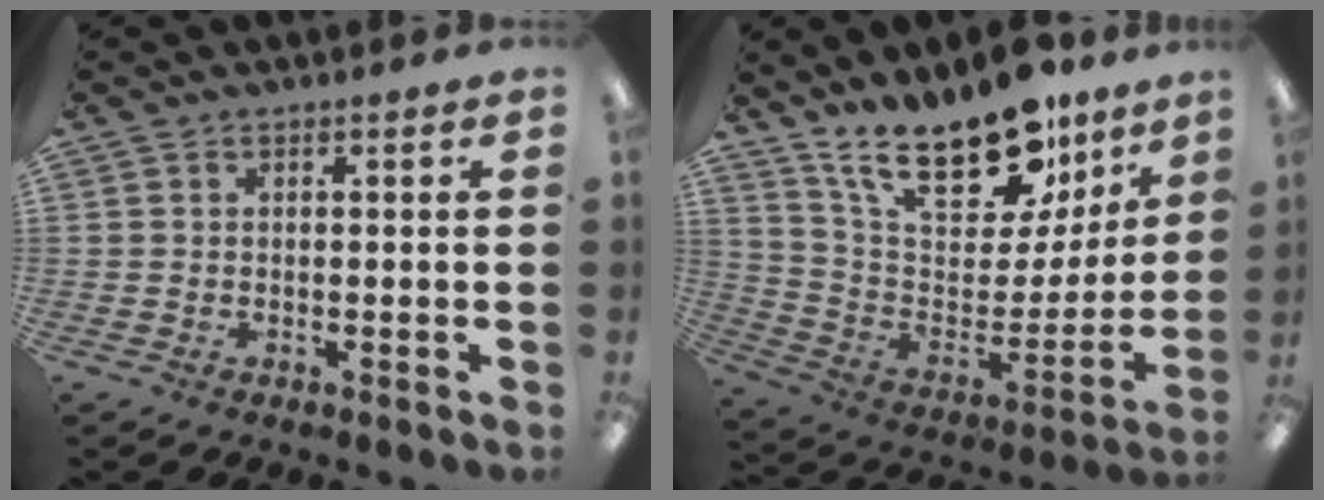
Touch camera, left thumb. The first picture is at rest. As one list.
[{"total": 22.5, "force": [16.7, 9.2, 11.9], "torque": [-0.190, -0.111, 0.292]}]